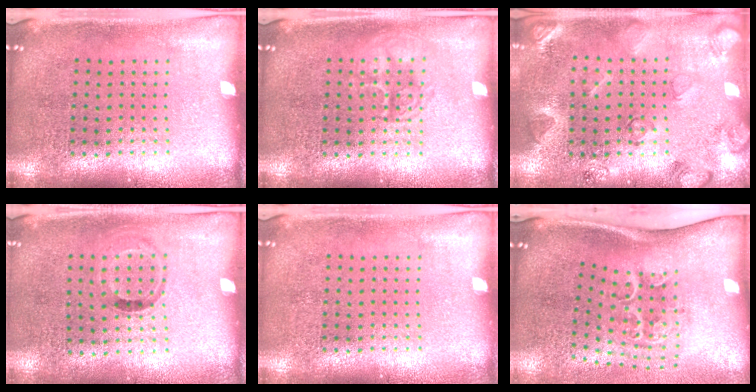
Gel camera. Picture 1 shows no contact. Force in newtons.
{"total": 1.9, "press": 1.9, "slide": 0.3}
{"total": 2.1, "press": 2.1, "slide": 0.5}
{"total": 0.8, "press": 0.5, "slide": 0.6}
{"total": 0.0}
{"total": 2.2, "press": 1.4, "slide": 1.7}